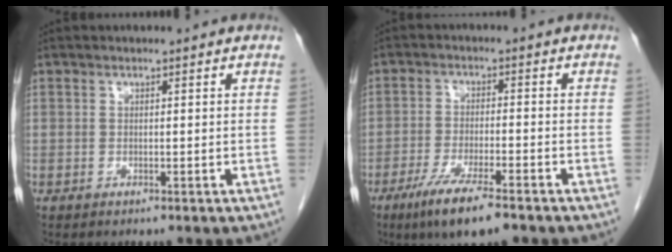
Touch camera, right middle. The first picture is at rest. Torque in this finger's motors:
{"motor_torque": [1.21, -0.93, 0.17, 0.12]}